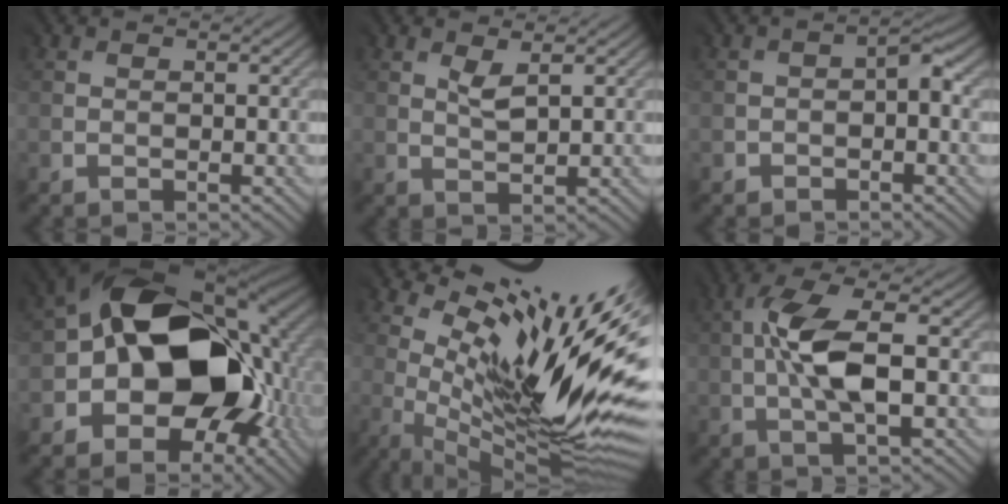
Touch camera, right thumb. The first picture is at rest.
{"total": 2.1, "force": [1.2, 0.7, 1.6], "torque": [-0.040, -0.002, 0.027]}
{"total": 1.9, "force": [-0.7, 1.0, 1.5], "torque": [-0.024, 0.002, -0.018]}
{"total": 16.7, "force": [-1.3, 11.5, 12.0], "torque": [-0.168, -0.006, -0.029]}
{"total": 19.3, "force": [5.5, 4.8, 17.9], "torque": [-0.272, 0.000, 0.103]}
{"total": 7.7, "force": [0.0, 2.5, 7.2], "torque": [-0.151, 0.014, -0.005]}